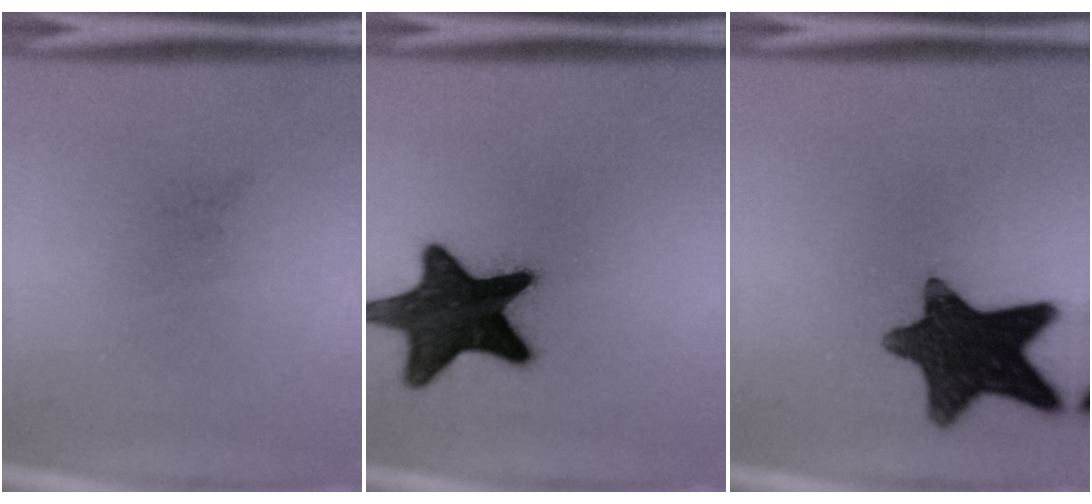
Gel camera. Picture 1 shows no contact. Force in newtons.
{"total": 16.6}
{"total": 13.7}